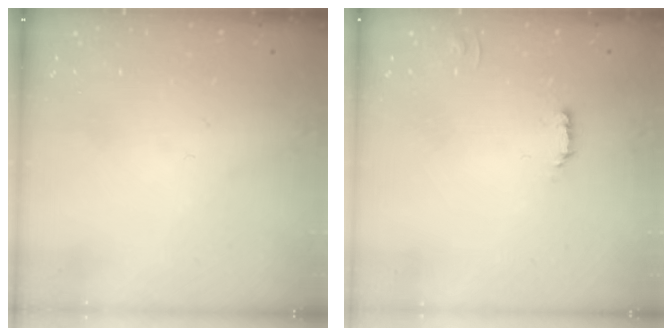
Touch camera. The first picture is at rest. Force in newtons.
{"total": 1.8, "press": 1.8, "slide": 0.4}